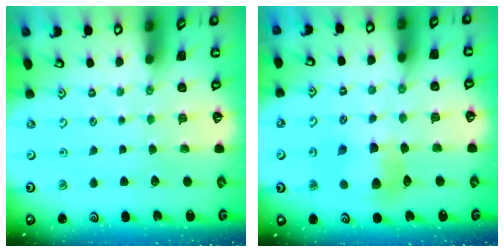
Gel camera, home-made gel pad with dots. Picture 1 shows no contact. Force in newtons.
{"total": 8.2, "press": 8.1, "slide": 0.7}